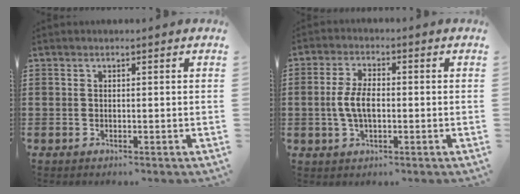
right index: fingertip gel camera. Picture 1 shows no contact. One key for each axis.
{"total": 5.3, "fx": -0.5, "fy": 2.7, "fz": 4.6, "tx": -0.106, "ty": -0.001, "tz": -0.015}